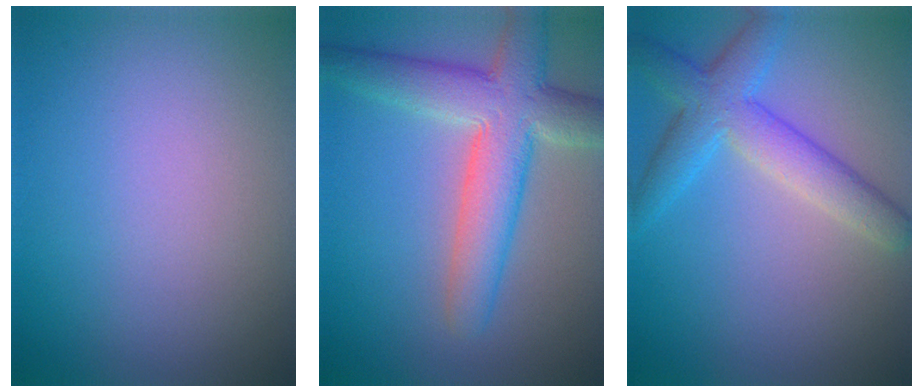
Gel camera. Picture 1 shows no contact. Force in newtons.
{"total": 7.0, "press": 7.0, "slide": 0.4}
{"total": 4.8, "press": 4.8, "slide": 0.2}